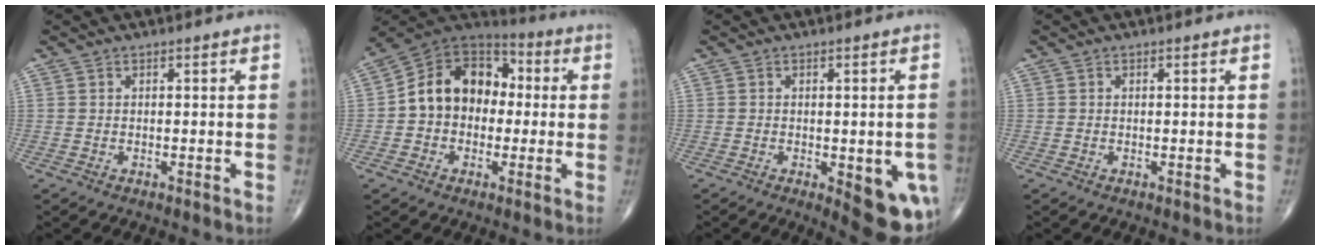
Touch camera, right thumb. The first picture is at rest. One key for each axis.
{"total": 15.0, "fx": 0.2, "fy": 11.5, "fz": 9.7, "tx": -0.123, "ty": 0.042, "tz": -0.010}
{"total": 10.8, "fx": -3.4, "fy": 4.1, "fz": 9.4, "tx": -0.096, "ty": -0.006, "tz": -0.029}
{"total": 0.0}